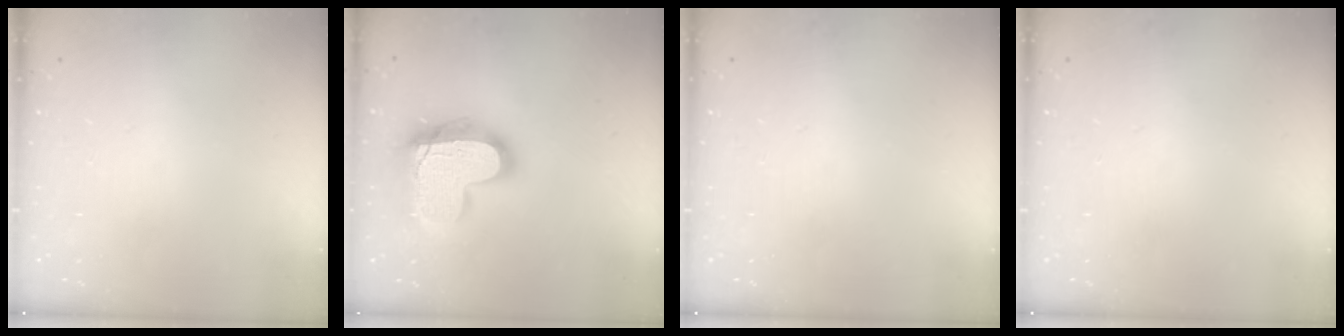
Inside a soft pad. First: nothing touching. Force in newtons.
{"total": 19.3, "press": 19.2, "slide": 1.6}
{"total": 0.0}
{"total": 0.0}